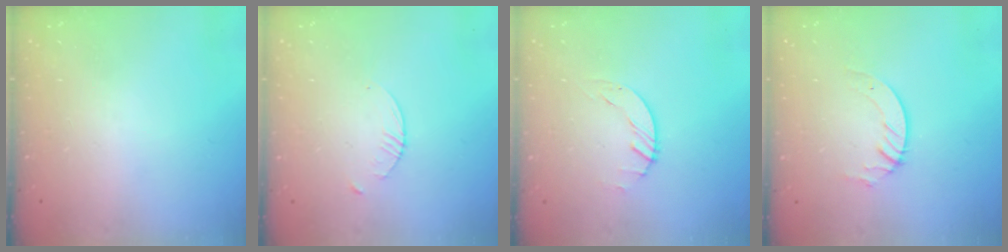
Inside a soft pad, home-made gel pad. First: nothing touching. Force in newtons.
{"total": 1.5, "press": 1.5, "slide": 0.2}
{"total": 1.5, "press": 1.4, "slide": 0.1}
{"total": 4.5, "press": 4.4, "slide": 0.4}